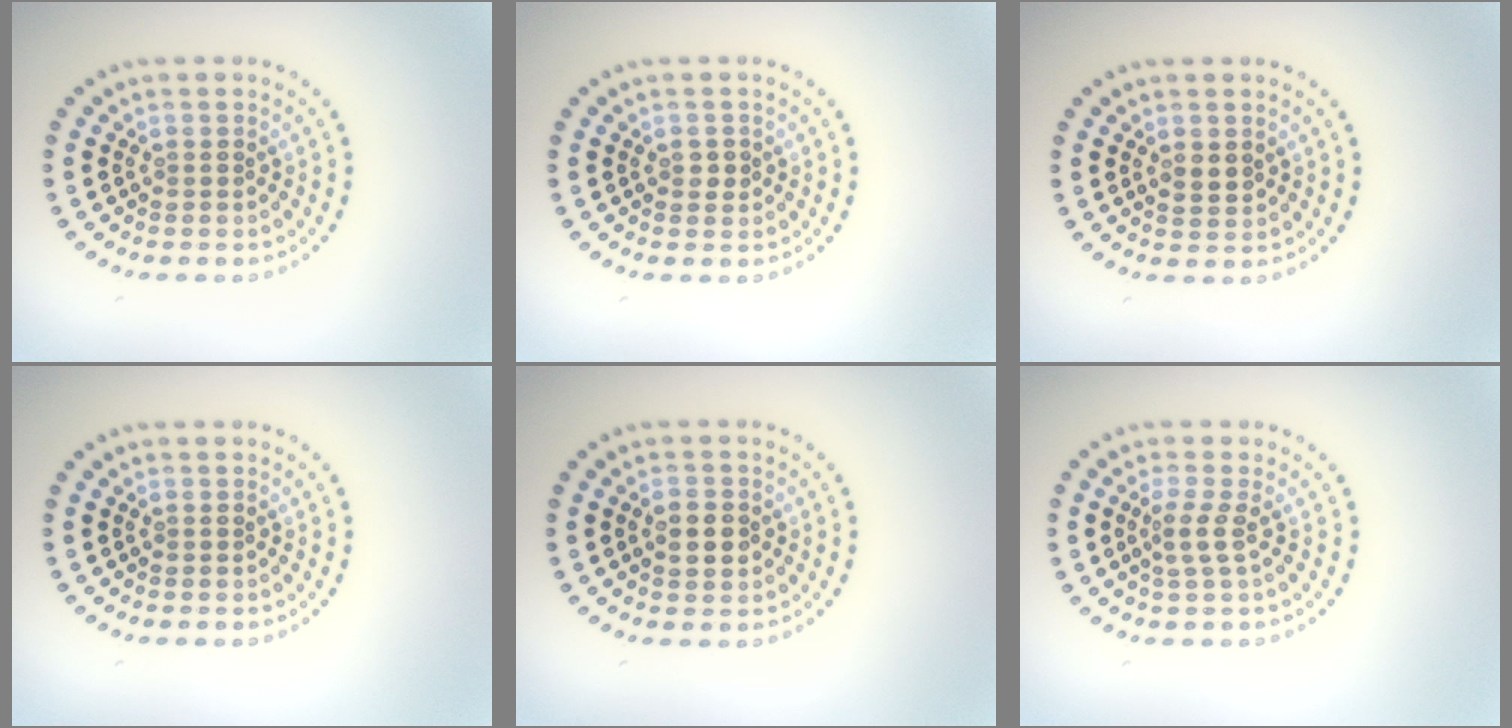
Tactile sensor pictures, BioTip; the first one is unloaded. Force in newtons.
{"total": 1.0, "press": 1.0, "slide": 0.1}
{"total": 1.5, "press": 1.4, "slide": 0.5}
{"total": 0.0}
{"total": 2.6, "press": 2.6, "slide": 0.1}
{"total": 1.8, "press": 1.3, "slide": 1.2}